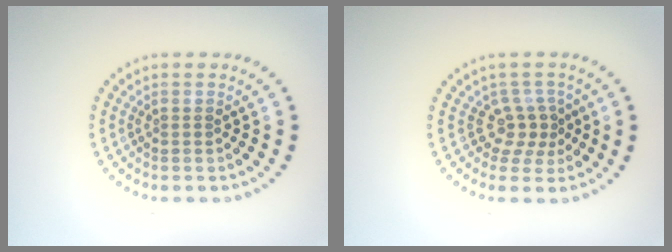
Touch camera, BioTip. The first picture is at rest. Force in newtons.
{"total": 2.4, "press": 1.7, "slide": 1.8}